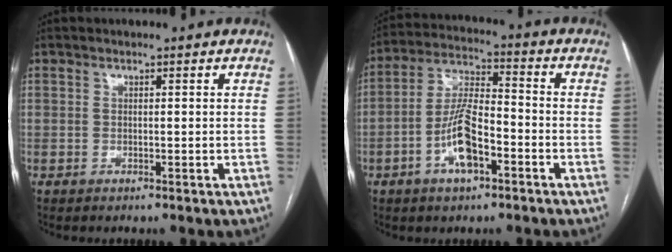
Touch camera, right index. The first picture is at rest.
{"total": 9.9, "force": [-4.0, 3.3, 8.4], "torque": [-0.176, 0.012, -0.072]}